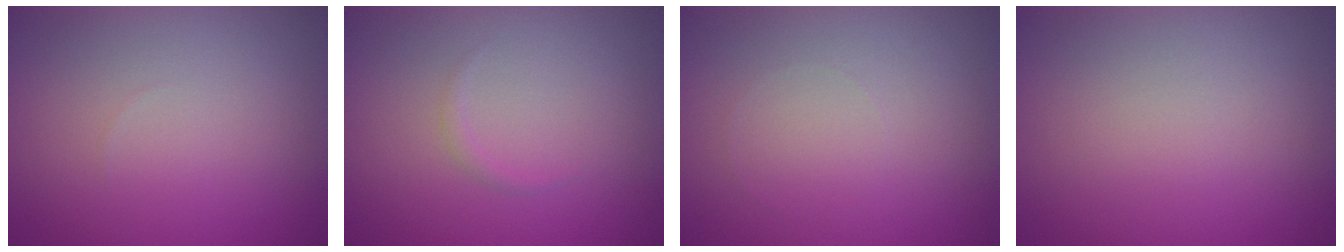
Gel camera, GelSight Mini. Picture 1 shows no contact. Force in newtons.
{"total": 0.5, "press": 0.5, "slide": 0.1}
{"total": 0.0}
{"total": 0.0}